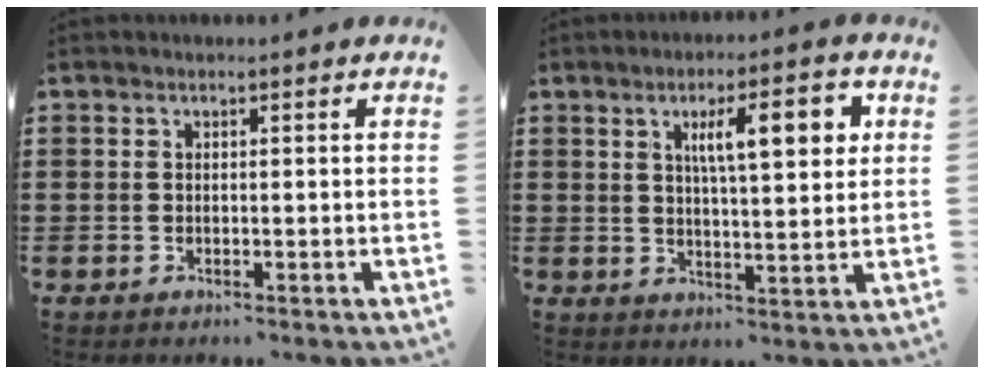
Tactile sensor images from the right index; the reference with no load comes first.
{"total": 8.6, "force": [3.0, 2.4, 7.7], "torque": [-0.130, 0.000, 0.044]}